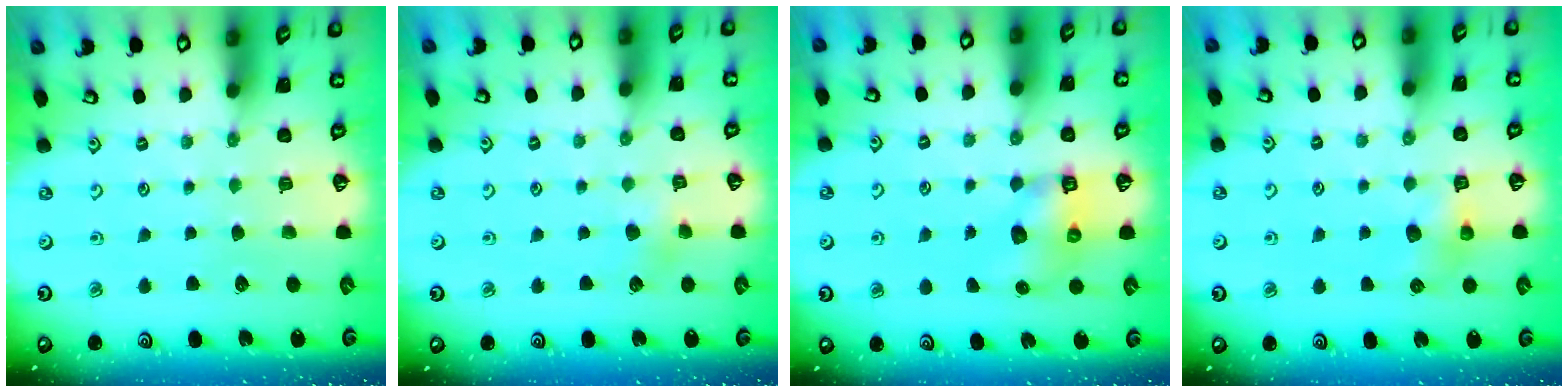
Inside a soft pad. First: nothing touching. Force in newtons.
{"total": 4.2, "press": 4.2, "slide": 0.6}
{"total": 6.1, "press": 6.1, "slide": 1.0}
{"total": 6.3, "press": 6.3, "slide": 0.4}